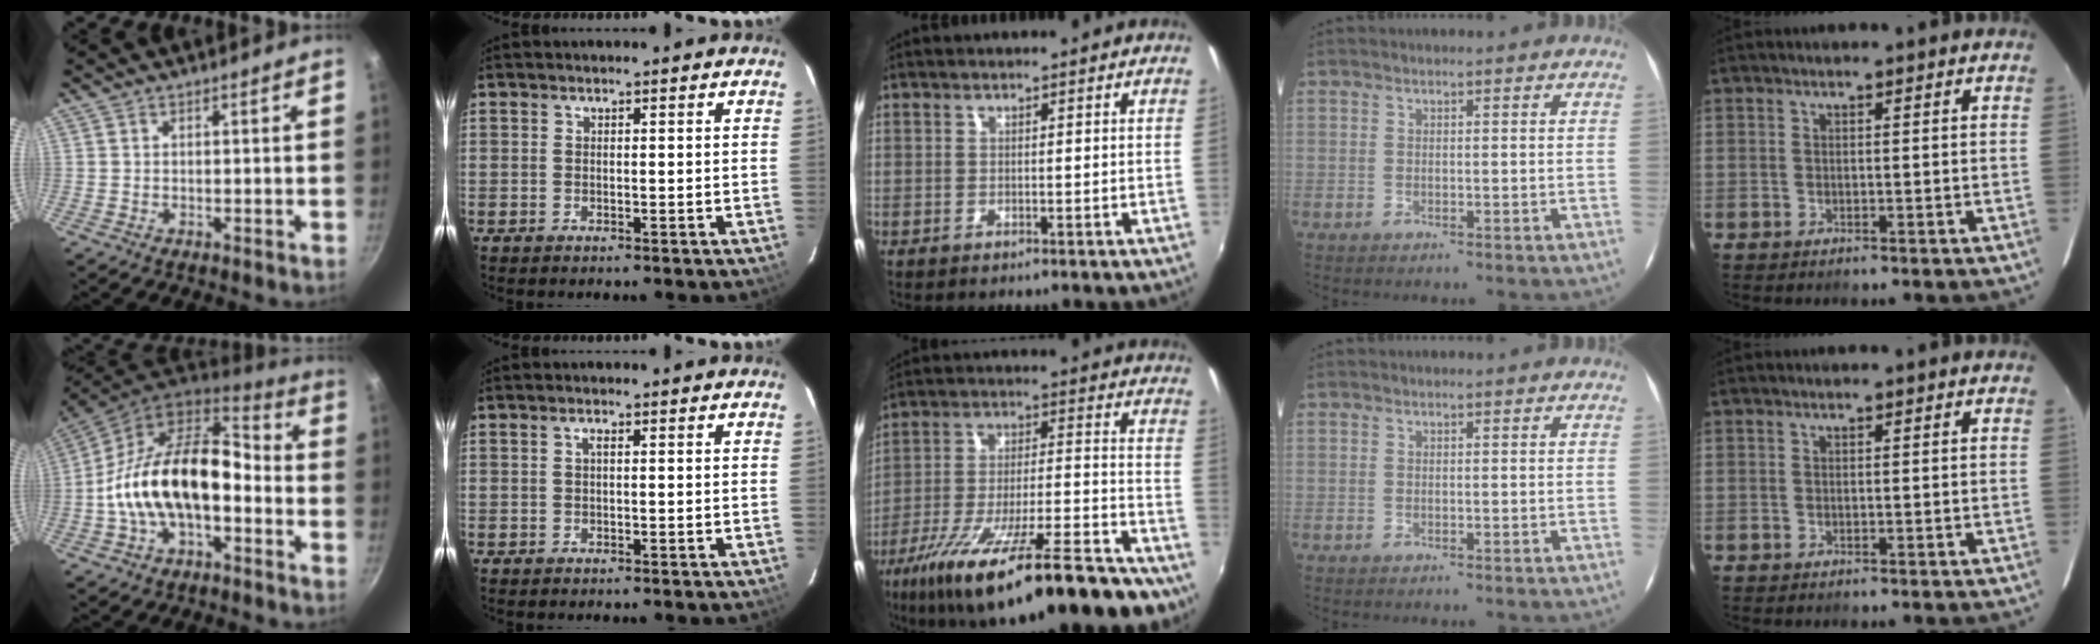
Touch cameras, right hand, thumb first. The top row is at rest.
{"thumb": {"total": 20.2, "force": [-3.8, 11.6, 16.1], "torque": [-0.261, 0.057, -0.081]}, "index": {"total": 0.9, "force": [0.1, 0.2, 0.8], "torque": [-0.015, 0.005, -0.001]}, "middle": {"total": 27.8, "force": [-19.2, 6.1, 19.2], "torque": [-0.320, -0.065, -0.286]}}